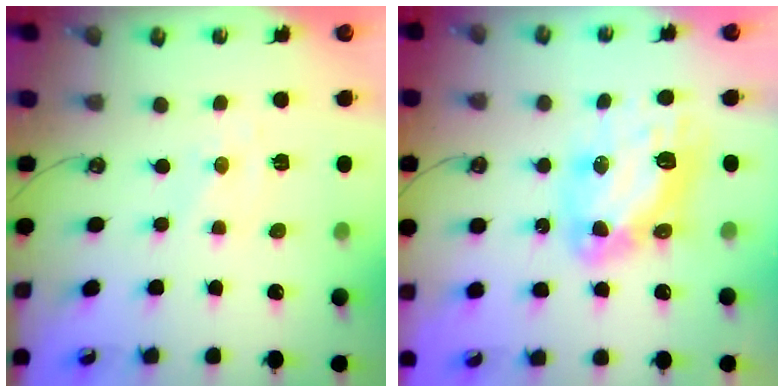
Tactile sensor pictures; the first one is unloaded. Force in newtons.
{"total": 15.6, "press": 15.5, "slide": 1.6}